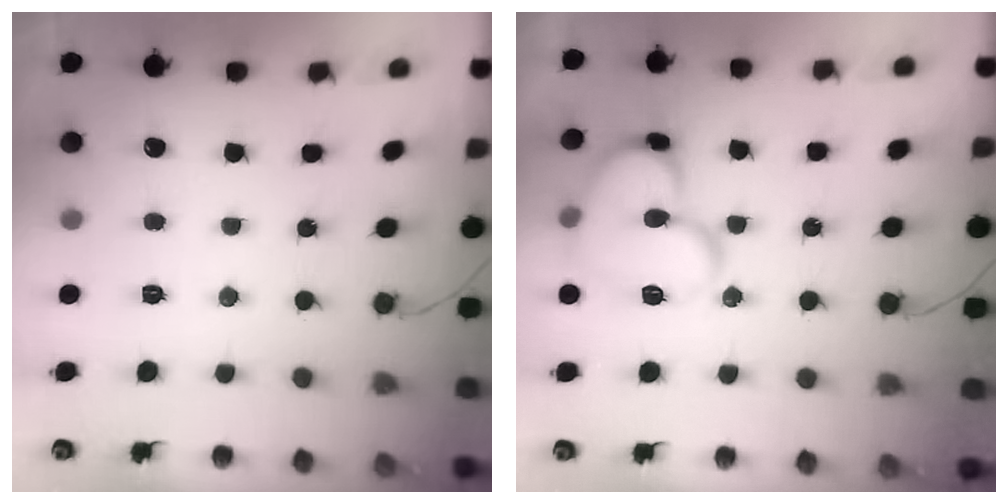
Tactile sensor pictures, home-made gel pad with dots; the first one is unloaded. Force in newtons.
{"total": 15.8, "press": 15.7, "slide": 1.7}